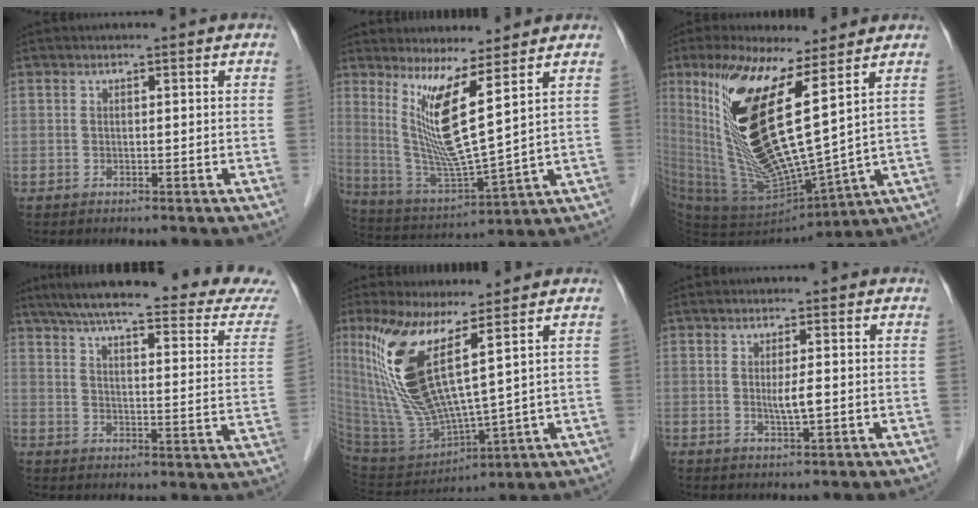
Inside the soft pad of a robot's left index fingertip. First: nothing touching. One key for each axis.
{"total": 10.2, "fx": 4.7, "fy": -0.7, "fz": 9.0, "tx": -0.186, "ty": -0.030, "tz": 0.099}
{"total": 18.2, "fx": 6.8, "fy": 3.1, "fz": 16.6, "tx": -0.338, "ty": -0.024, "tz": 0.130}
{"total": 27.8, "fx": 24.6, "fy": 1.5, "fz": 12.9, "tx": -0.192, "ty": -0.047, "tz": 0.304}
{"total": 14.3, "fx": 5.9, "fy": 1.8, "fz": 12.9, "tx": -0.289, "ty": -0.021, "tz": 0.128}
{"total": 2.7, "fx": 0.0, "fy": 0.0, "fz": 2.7, "tx": -0.053, "ty": -0.006, "tz": 0.001}